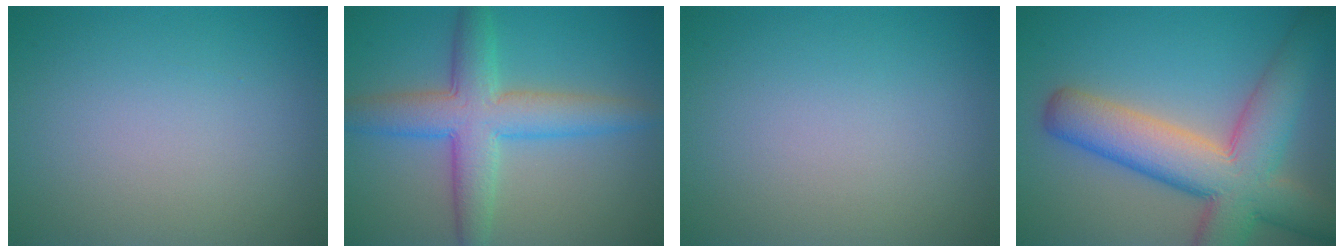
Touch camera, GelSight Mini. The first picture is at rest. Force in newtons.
{"total": 6.4, "press": 6.4, "slide": 0.1}
{"total": 0.0}
{"total": 10.3, "press": 10.3, "slide": 0.5}